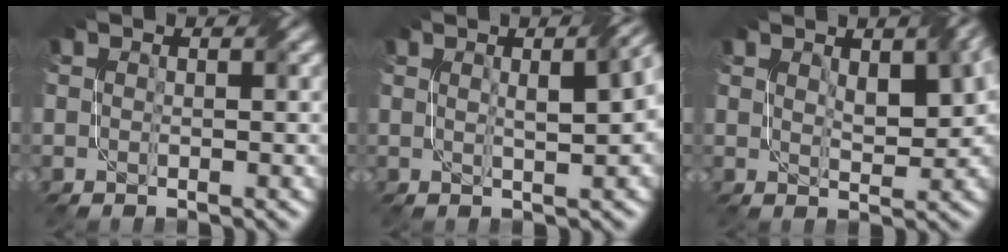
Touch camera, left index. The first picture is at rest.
{"total": 5.8, "force": [1.4, 1.8, 5.3], "torque": [-0.034, 0.024, 0.015]}
{"total": 4.7, "force": [1.9, 2.0, 3.9], "torque": [-0.061, 0.003, 0.038]}